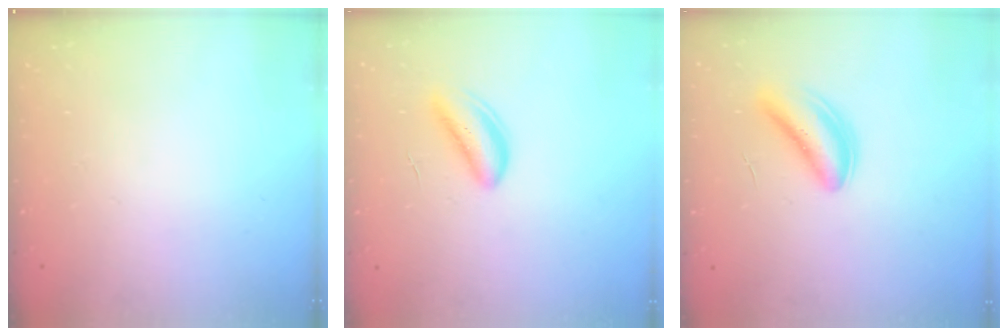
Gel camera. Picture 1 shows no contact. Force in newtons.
{"total": 5.8, "press": 5.7, "slide": 1.1}
{"total": 5.0, "press": 5.0, "slide": 0.7}